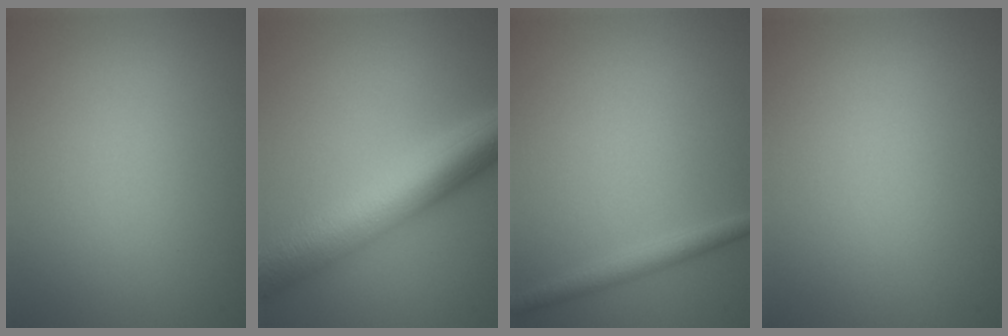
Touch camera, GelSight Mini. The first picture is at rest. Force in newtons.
{"total": 9.4, "press": 9.4, "slide": 0.0}
{"total": 1.9, "press": 1.9, "slide": 0.2}
{"total": 0.0}